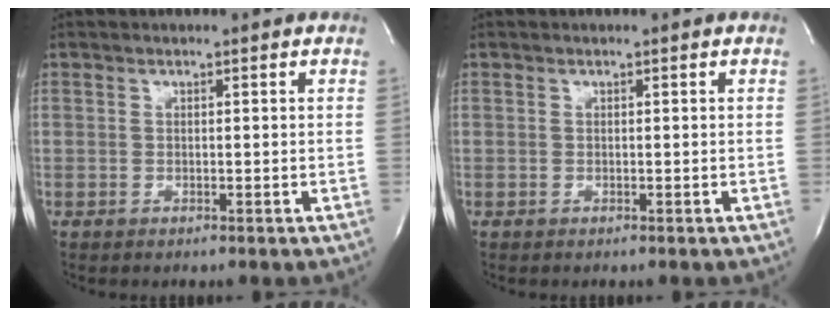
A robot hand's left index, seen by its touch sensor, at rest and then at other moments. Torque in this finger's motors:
{"motor_torque": [-0.01, 0.01, 0.00, 0.00]}